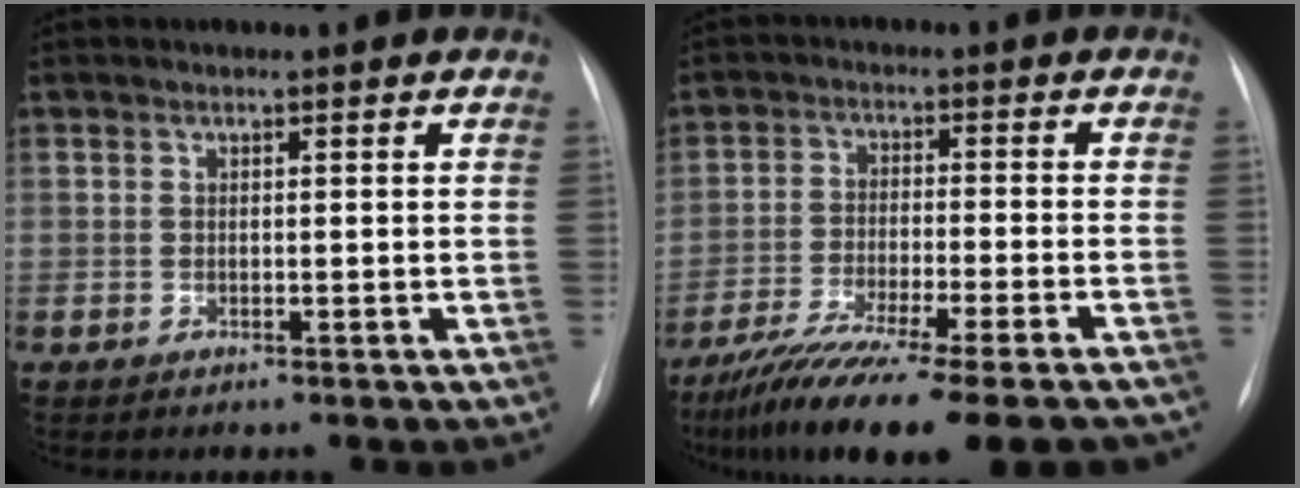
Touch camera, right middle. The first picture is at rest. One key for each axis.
{"total": 19.8, "fx": -15.9, "fy": 1.6, "fz": 11.7, "tx": -0.159, "ty": -0.035, "tz": -0.245}